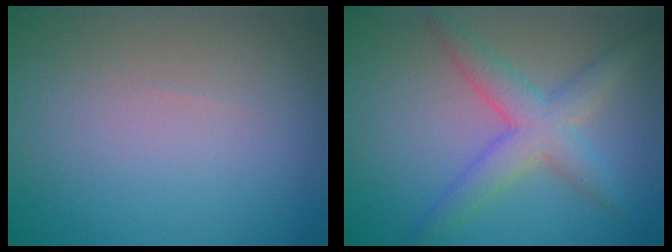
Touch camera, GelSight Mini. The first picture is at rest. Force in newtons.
{"total": 4.5, "press": 4.5, "slide": 0.3}